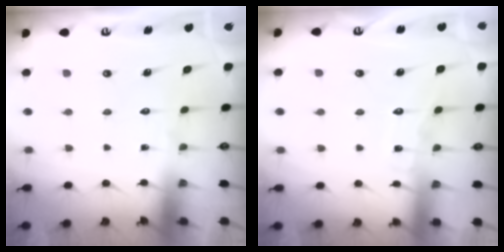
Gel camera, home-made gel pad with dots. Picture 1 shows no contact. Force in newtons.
{"total": 5.4, "press": 5.4, "slide": 0.6}